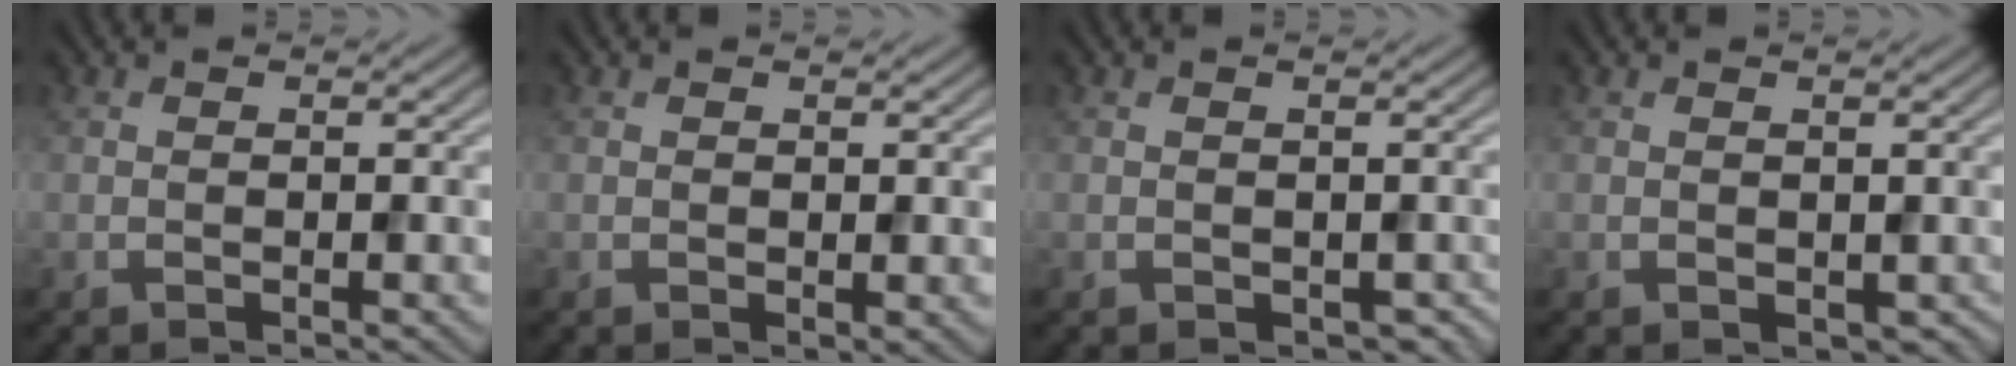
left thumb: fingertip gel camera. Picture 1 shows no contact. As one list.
[{"total": 0.8, "force": [0.1, 0.4, 0.7], "torque": [-0.007, -0.003, 0.003]}, {"total": 1.1, "force": [-0.3, 0.9, 0.6], "torque": [-0.016, -0.009, -0.002]}, {"total": 1.0, "force": [0.3, 0.8, 0.5], "torque": [-0.012, -0.007, 0.010]}]